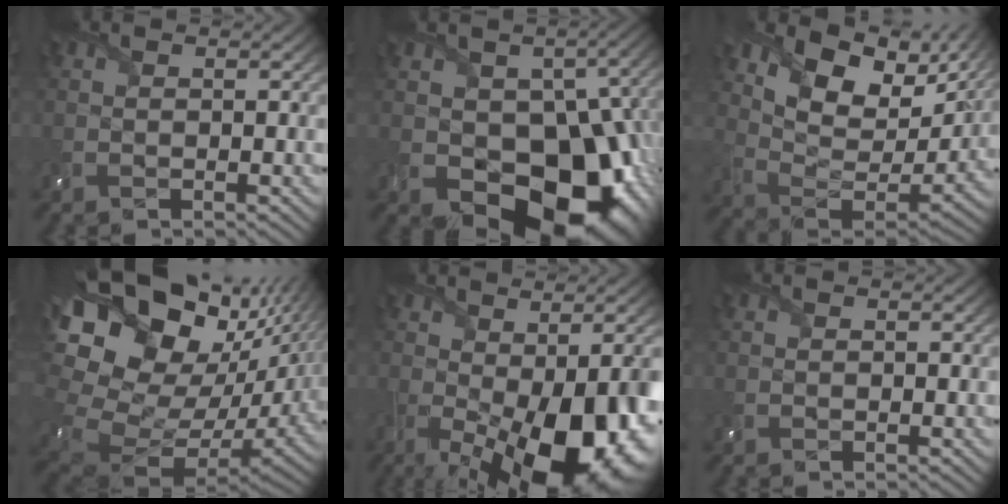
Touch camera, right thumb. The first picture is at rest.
{"total": 18.1, "force": [-4.5, 12.9, 11.8], "torque": [-0.155, -0.034, -0.044]}
{"total": 14.8, "force": [8.7, 8.0, 8.8], "torque": [-0.164, 0.006, 0.161]}
{"total": 20.3, "force": [5.5, 13.3, 14.4], "torque": [-0.289, -0.003, 0.141]}
{"total": 17.8, "force": [-4.8, 8.7, 14.7], "torque": [-0.225, -0.050, -0.031]}
{"total": 0.0}